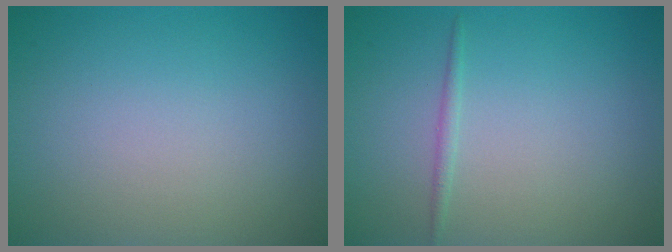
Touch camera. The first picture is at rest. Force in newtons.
{"total": 0.8, "press": 0.8, "slide": 0.0}